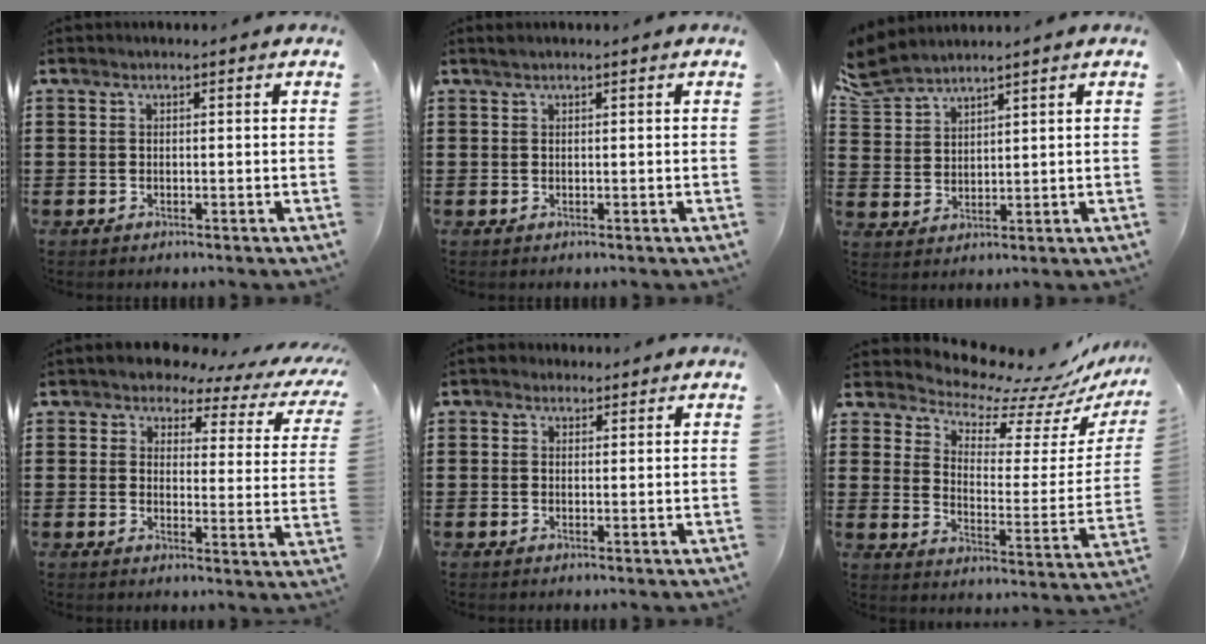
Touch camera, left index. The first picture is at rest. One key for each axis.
{"total": 0.5, "fx": 0.4, "fy": 0.1, "fz": 0.3, "tx": -0.006, "ty": 0.001, "tz": 0.008}
{"total": 4.9, "fx": 4.6, "fy": 1.1, "fz": 1.4, "tx": -0.046, "ty": -0.010, "tz": 0.086}
{"total": 3.9, "fx": 3.1, "fy": 1.8, "fz": 1.6, "tx": -0.044, "ty": -0.014, "tz": 0.046}
{"total": 1.5, "fx": 1.0, "fy": 1.0, "fz": 0.1, "tx": -0.007, "ty": 0.007, "tz": 0.020}
{"total": 8.7, "fx": 8.4, "fy": 1.1, "fz": 2.1, "tx": -0.062, "ty": -0.078, "tz": 0.142}